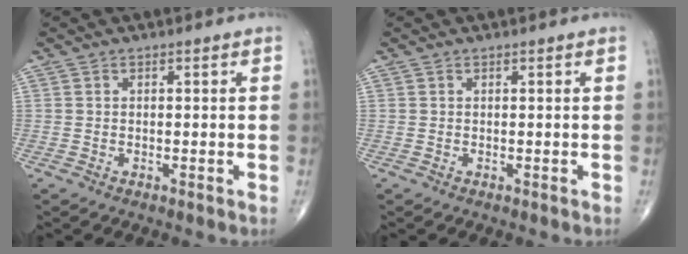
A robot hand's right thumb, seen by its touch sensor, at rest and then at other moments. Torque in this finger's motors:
{"motor_torque": [-0.19, 0.19, -0.02, -0.01, 0.00]}